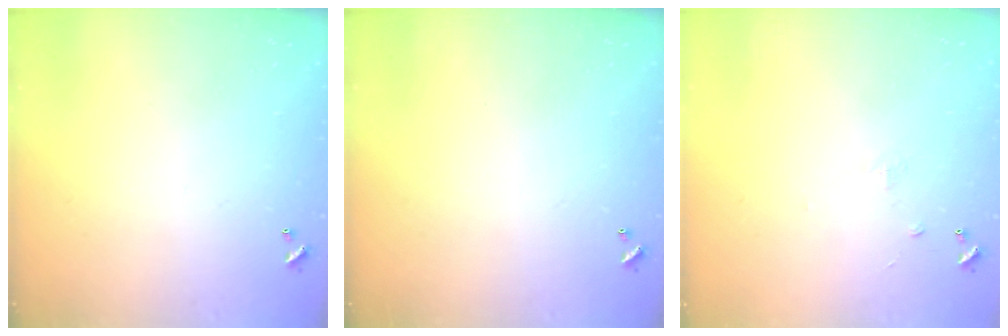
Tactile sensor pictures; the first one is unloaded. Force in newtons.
{"total": 0.0}
{"total": 1.2, "press": 1.1, "slide": 0.6}